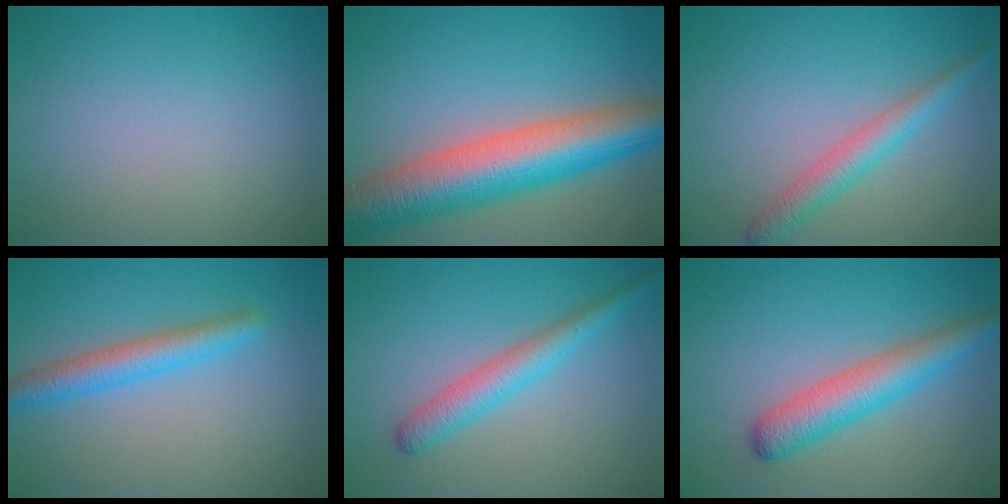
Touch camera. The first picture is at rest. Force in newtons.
{"total": 10.9, "press": 10.9, "slide": 0.4}
{"total": 2.8, "press": 2.8, "slide": 0.1}
{"total": 3.6, "press": 3.6, "slide": 0.0}
{"total": 3.4, "press": 3.4, "slide": 0.1}
{"total": 4.8, "press": 4.8, "slide": 0.1}